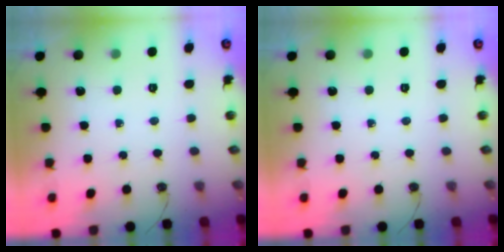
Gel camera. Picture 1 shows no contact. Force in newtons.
{"total": 0.0}